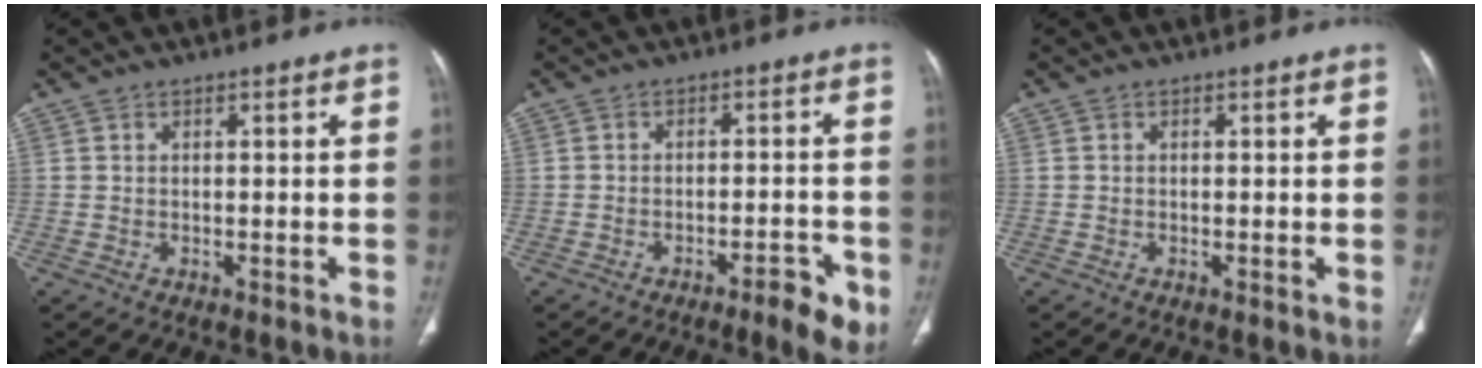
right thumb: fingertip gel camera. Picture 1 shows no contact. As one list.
[{"total": 6.4, "force": [-3.4, 1.5, 5.3], "torque": [-0.066, 0.013, -0.044]}, {"total": 0.7, "force": [0.0, 0.1, 0.7], "torque": [-0.018, -0.004, -0.002]}]